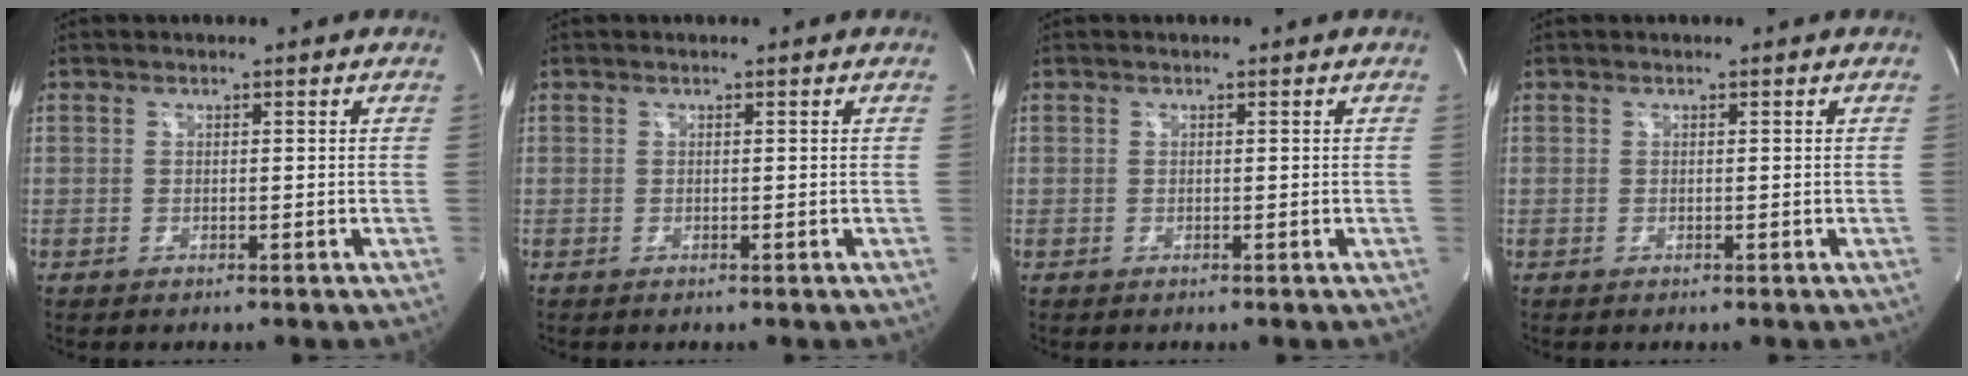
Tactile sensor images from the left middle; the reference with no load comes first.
{"total": 0.0}
{"total": 0.0}
{"total": 0.0}